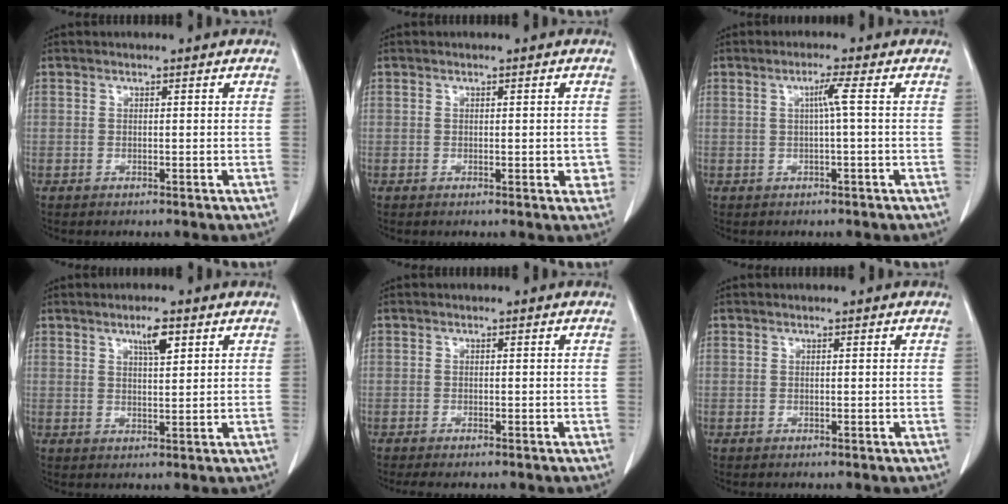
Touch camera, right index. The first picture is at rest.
{"total": 2.6, "force": [-0.5, 1.0, 2.3], "torque": [-0.020, -0.001, -0.004]}
{"total": 2.3, "force": [0.2, -0.7, 2.2], "torque": [-0.041, 0.002, 0.004]}
{"total": 3.6, "force": [2.0, 0.7, 2.9], "torque": [-0.052, -0.001, 0.033]}
{"total": 2.4, "force": [-2.0, 0.5, 1.1], "torque": [-0.016, -0.006, -0.026]}
{"total": 0.0}